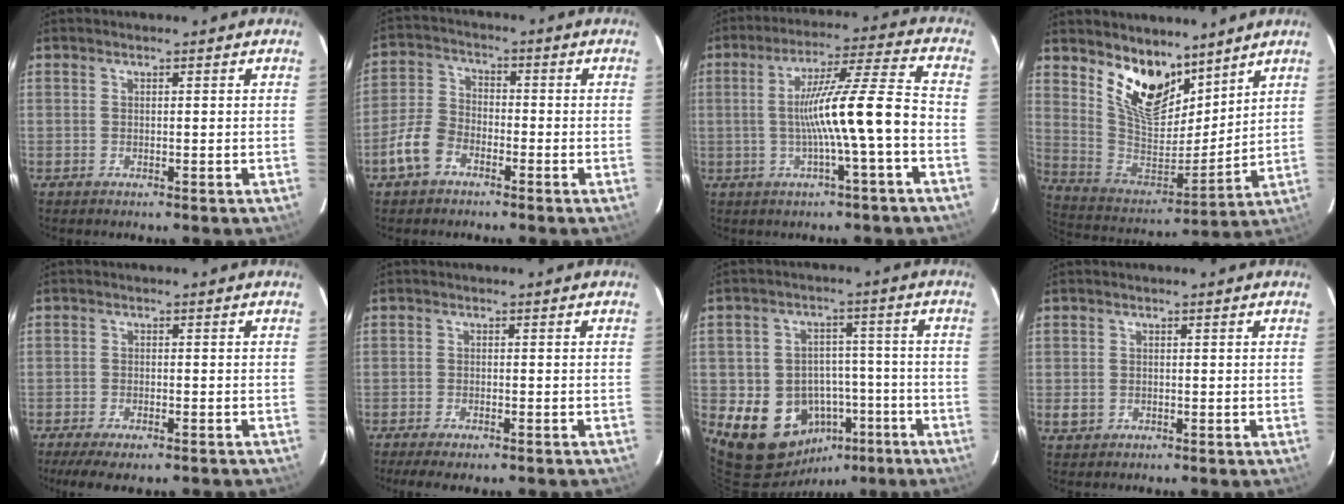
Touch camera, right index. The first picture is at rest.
{"total": 7.2, "force": [-4.1, 4.7, 3.7], "torque": [-0.085, 0.013, -0.084]}
{"total": 12.3, "force": [-2.8, -0.9, 11.9], "torque": [-0.201, 0.011, -0.039]}
{"total": 15.0, "force": [10.3, 7.4, 8.0], "torque": [-0.160, -0.012, 0.198]}
{"total": 8.7, "force": [-6.7, 2.6, 4.9], "torque": [-0.112, -0.029, -0.103]}
{"total": 5.7, "force": [-4.4, 1.6, 3.2], "torque": [-0.079, -0.021, -0.069]}
{"total": 13.9, "force": [-6.1, 11.5, 4.7], "torque": [-0.099, 0.040, -0.054]}
{"total": 2.6, "force": [-0.3, 2.5, 0.6], "torque": [-0.012, 0.000, -0.003]}